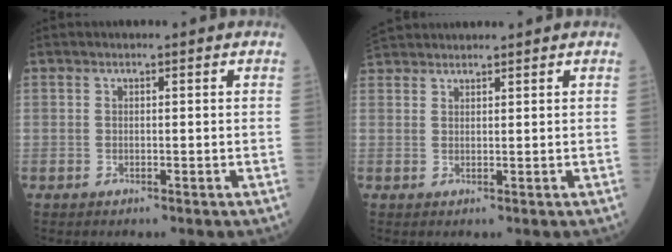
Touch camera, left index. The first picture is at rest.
{"total": 4.8, "force": [4.7, 0.7, 0.8], "torque": [-0.016, 0.041, 0.084]}